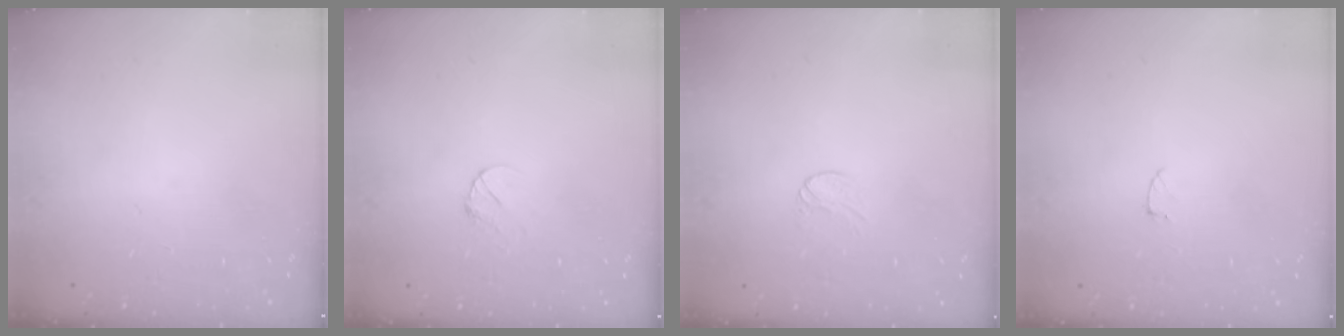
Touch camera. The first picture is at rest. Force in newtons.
{"total": 3.0, "press": 3.0, "slide": 0.4}
{"total": 3.5, "press": 3.4, "slide": 0.2}
{"total": 2.6, "press": 2.6, "slide": 0.2}